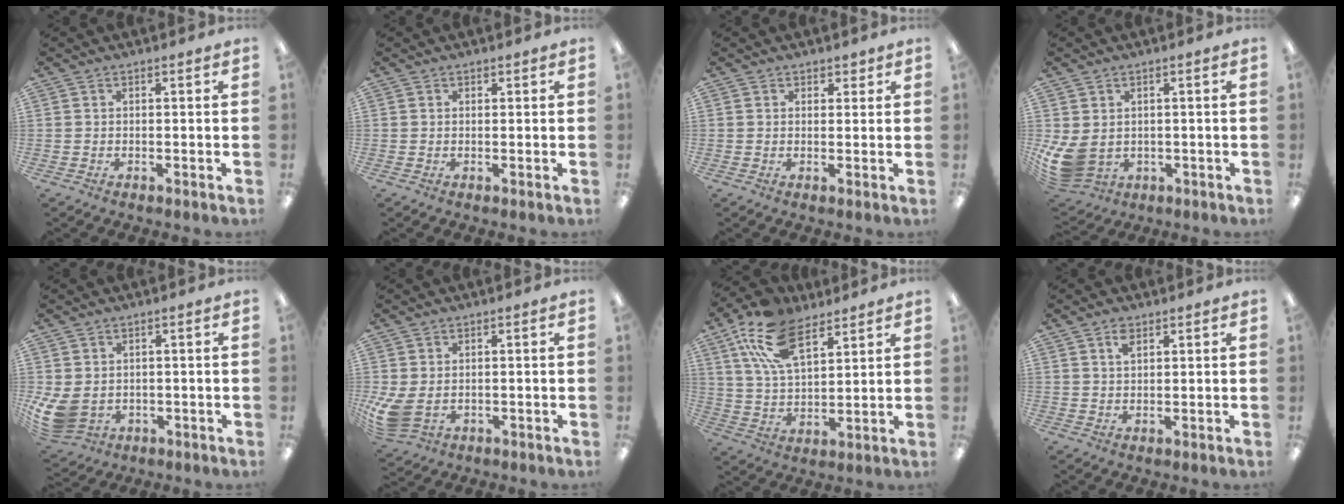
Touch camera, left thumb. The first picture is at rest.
{"total": 0.5, "force": [0.4, 0.3, 0.0], "torque": [0.008, -0.002, 0.006]}
{"total": 1.8, "force": [1.2, 1.3, 0.1], "torque": [0.005, -0.002, 0.021]}
{"total": 8.1, "force": [0.2, 6.2, 5.2], "torque": [-0.120, -0.011, 0.008]}
{"total": 7.3, "force": [0.0, 5.7, 4.5], "torque": [-0.109, -0.004, 0.008]}
{"total": 6.0, "force": [0.0, 4.4, 4.1], "torque": [-0.080, -0.008, 0.001]}
{"total": 16.4, "force": [9.6, 8.4, 10.4], "torque": [-0.206, -0.022, 0.176]}
{"total": 3.1, "force": [2.0, 1.6, 1.7], "torque": [-0.024, -0.005, 0.034]}